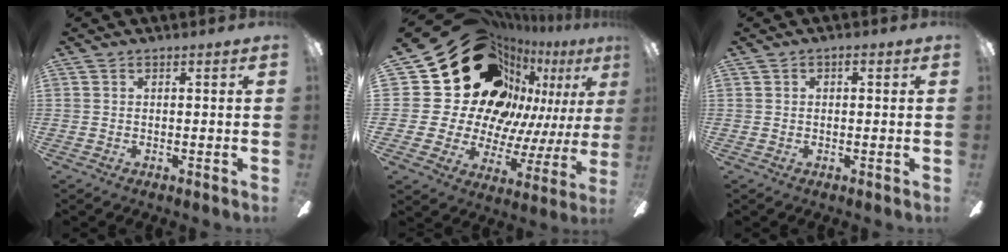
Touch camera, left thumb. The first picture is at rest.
{"total": 29.7, "force": [14.1, 19.8, 17.1], "torque": [-0.276, -0.108, 0.303]}
{"total": 0.9, "force": [0.2, 0.6, 0.7], "torque": [-0.014, 0.006, 0.002]}